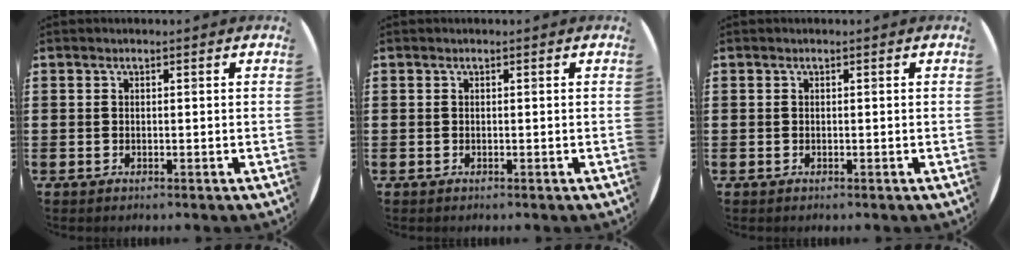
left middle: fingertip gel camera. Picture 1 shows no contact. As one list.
[{"total": 0.0}, {"total": 0.0}]